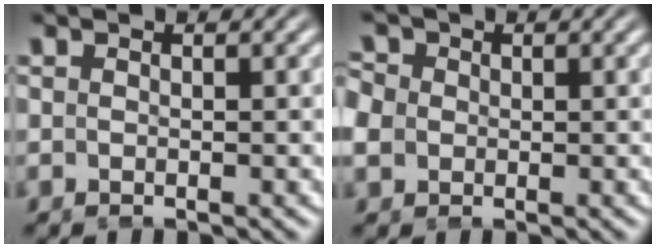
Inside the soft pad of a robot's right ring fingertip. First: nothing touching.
{"total": 4.2, "force": [0.4, 3.8, 1.8], "torque": [-0.051, -0.006, 0.005]}